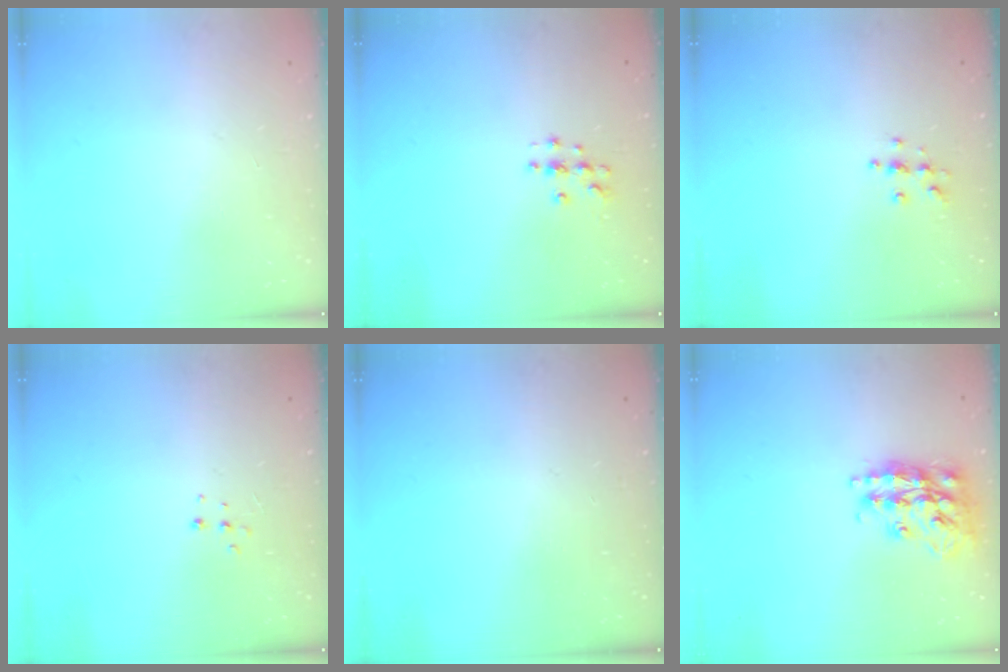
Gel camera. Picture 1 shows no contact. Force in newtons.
{"total": 4.5, "press": 4.5, "slide": 0.5}
{"total": 4.4, "press": 4.4, "slide": 0.3}
{"total": 4.6, "press": 4.5, "slide": 0.8}
{"total": 0.0}
{"total": 18.4, "press": 18.4, "slide": 1.2}